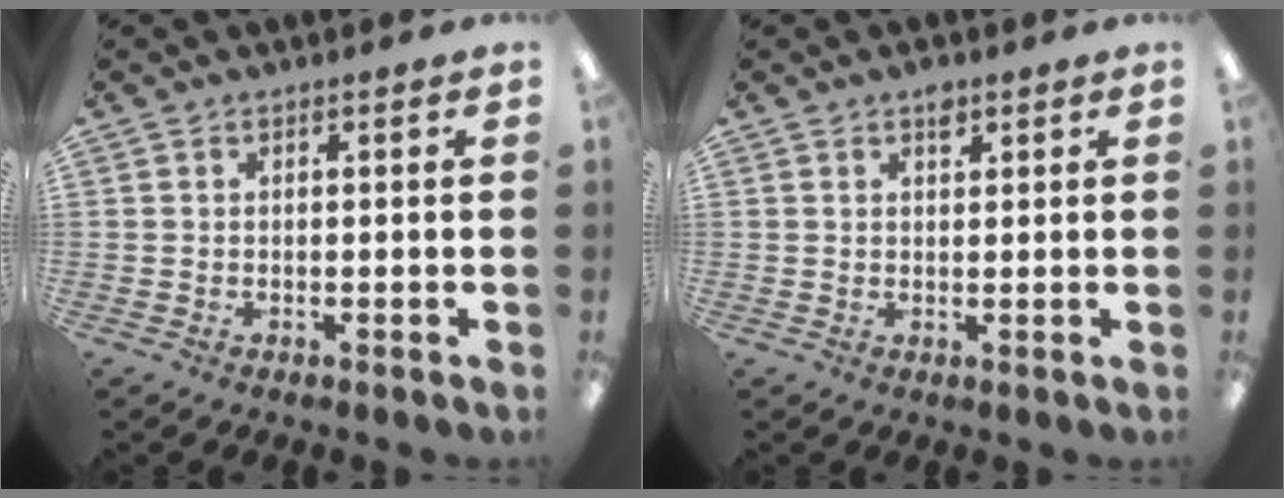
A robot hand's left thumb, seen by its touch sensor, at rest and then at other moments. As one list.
[{"total": 2.3, "force": [1.5, 1.2, 1.2], "torque": [-0.011, -0.004, 0.024]}]